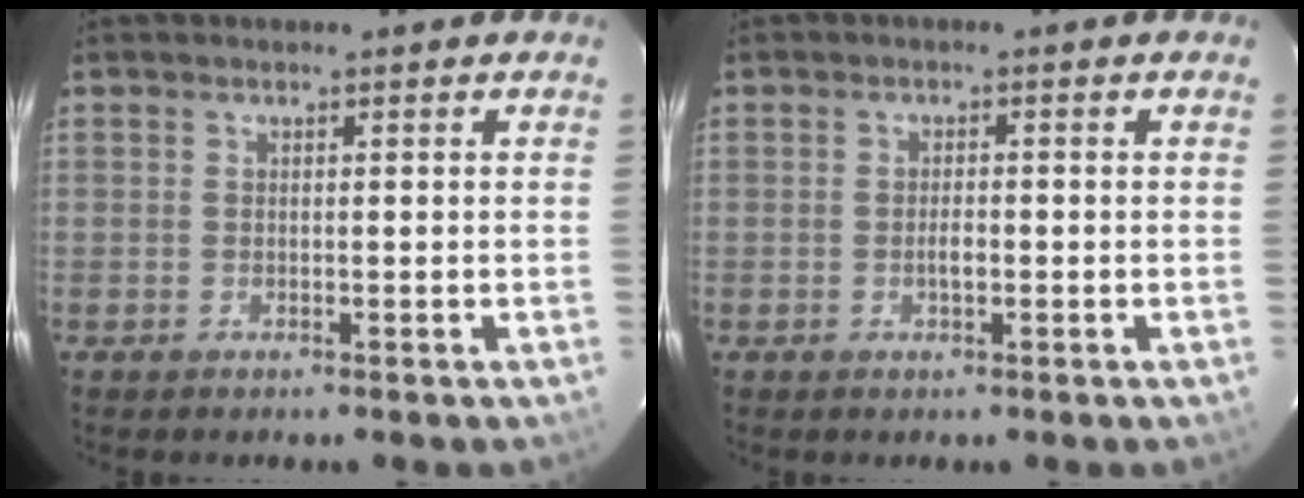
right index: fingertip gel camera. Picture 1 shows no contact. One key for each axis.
{"total": 1.8, "fx": -0.4, "fy": 0.7, "fz": 1.6, "tx": -0.029, "ty": 0.002, "tz": -0.008}